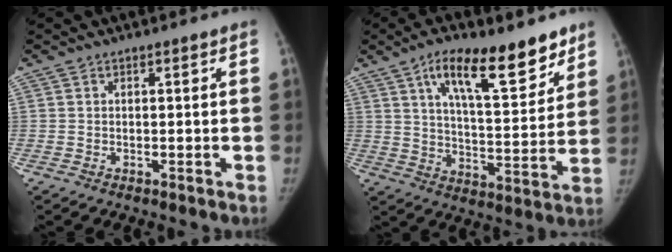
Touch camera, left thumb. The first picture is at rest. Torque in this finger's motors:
{"motor_torque": [0.14, 0.27, 1.55, -1.22, 0.08]}